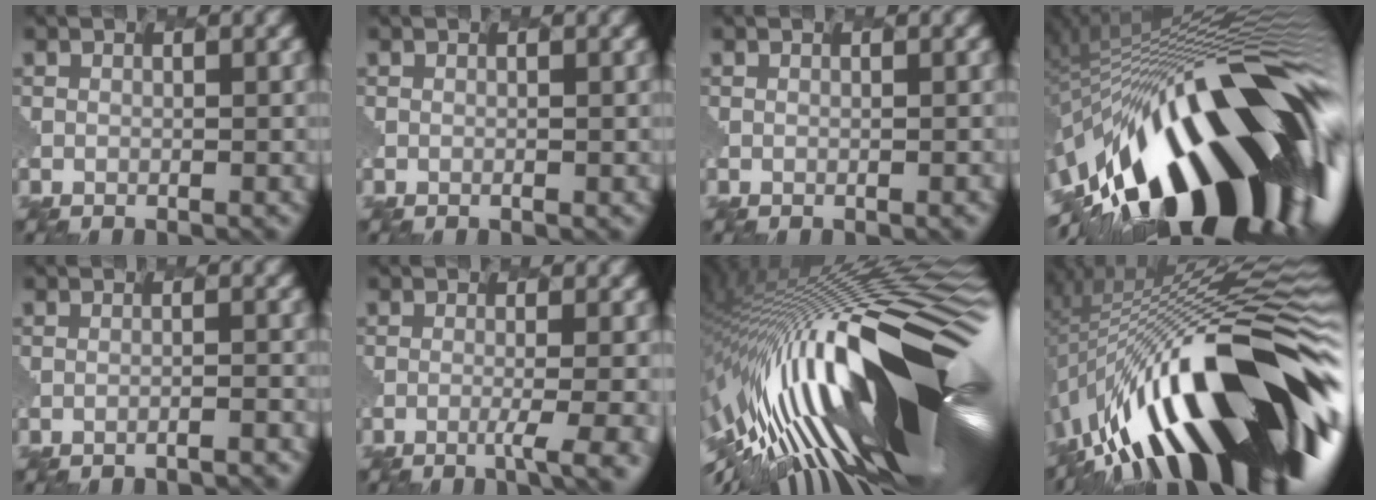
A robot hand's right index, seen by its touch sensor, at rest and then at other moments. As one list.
[{"total": 0.0}, {"total": 1.1, "force": [-0.3, 0.5, 1.0], "torque": [-0.006, 0.004, -0.002]}, {"total": 19.3, "force": [-7.2, 9.0, 15.4], "torque": [-0.264, -0.023, -0.124]}, {"total": 1.9, "force": [-1.9, 0.0, 0.5], "torque": [-0.011, 0.010, -0.029]}, {"total": 2.9, "force": [-1.0, 0.3, 2.7], "torque": [-0.050, -0.008, -0.022]}, {"total": 19.5, "force": [-1.1, 7.0, 18.1], "torque": [-0.297, -0.013, -0.043]}, {"total": 18.3, "force": [-5.6, 6.4, 16.3], "torque": [-0.244, 0.009, -0.112]}]